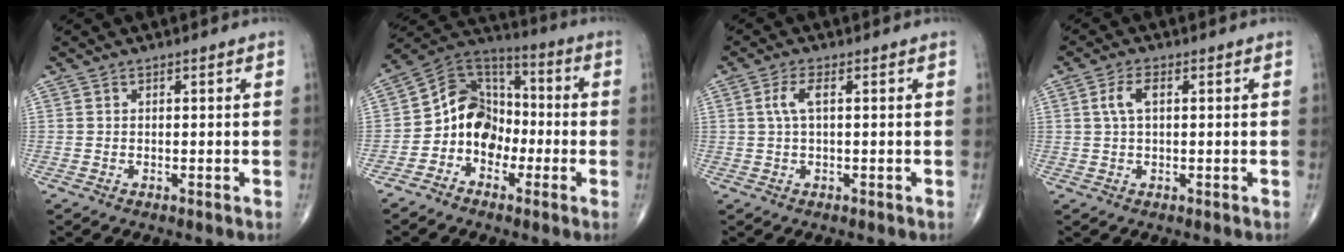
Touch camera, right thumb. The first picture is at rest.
{"total": 11.3, "force": [-3.2, 9.1, 5.8], "torque": [-0.064, 0.061, -0.075]}
{"total": 3.1, "force": [0.6, 1.0, 2.9], "torque": [-0.074, 0.010, 0.013]}
{"total": 3.6, "force": [0.8, 1.7, 3.1], "torque": [-0.072, 0.010, 0.014]}